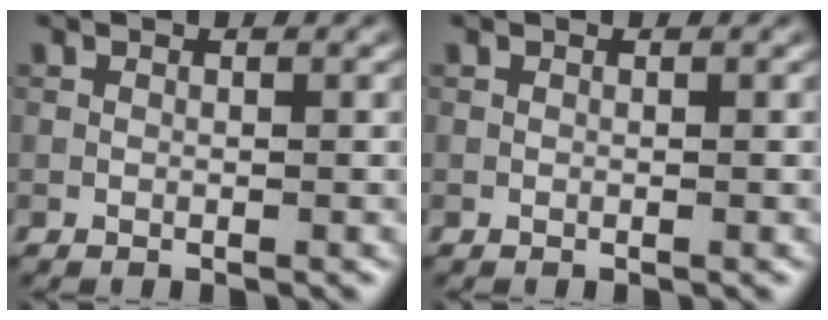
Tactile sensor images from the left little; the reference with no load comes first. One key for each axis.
{"total": 0.0}